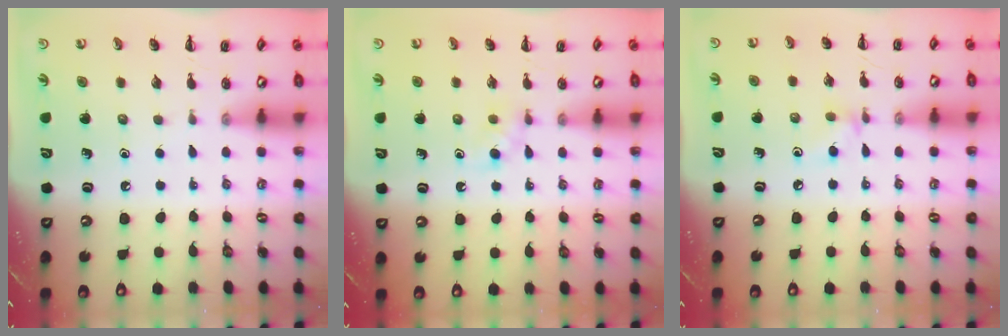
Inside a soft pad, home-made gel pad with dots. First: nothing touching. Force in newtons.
{"total": 3.0, "press": 2.7, "slide": 1.2}
{"total": 4.6, "press": 4.3, "slide": 1.6}